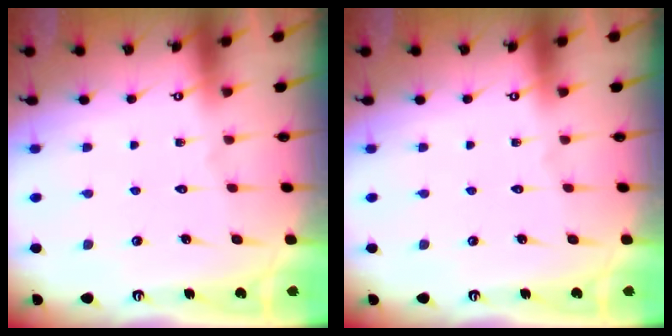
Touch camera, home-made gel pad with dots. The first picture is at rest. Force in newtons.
{"total": 0.0}